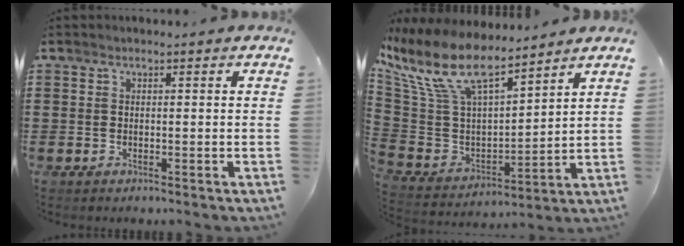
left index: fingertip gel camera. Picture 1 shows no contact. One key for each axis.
{"total": 11.9, "fx": 8.2, "fy": 3.9, "fz": 7.8, "tx": -0.192, "ty": -0.049, "tz": 0.141}